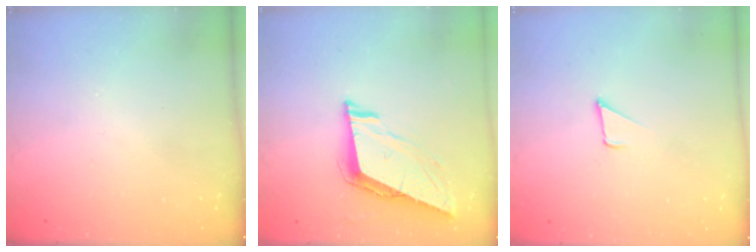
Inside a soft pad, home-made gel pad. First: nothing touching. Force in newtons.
{"total": 7.5, "press": 7.5, "slide": 0.5}
{"total": 2.3, "press": 2.3, "slide": 0.2}